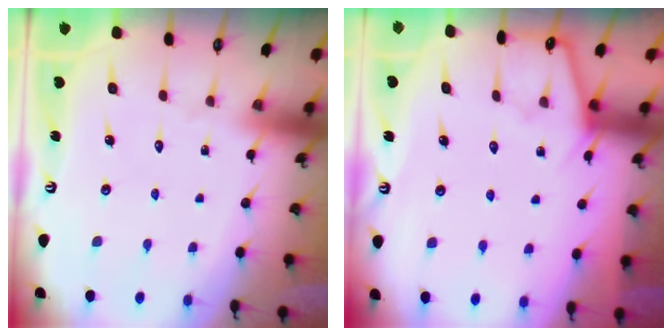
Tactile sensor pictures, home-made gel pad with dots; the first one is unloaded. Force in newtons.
{"total": 5.6, "press": 5.5, "slide": 0.8}